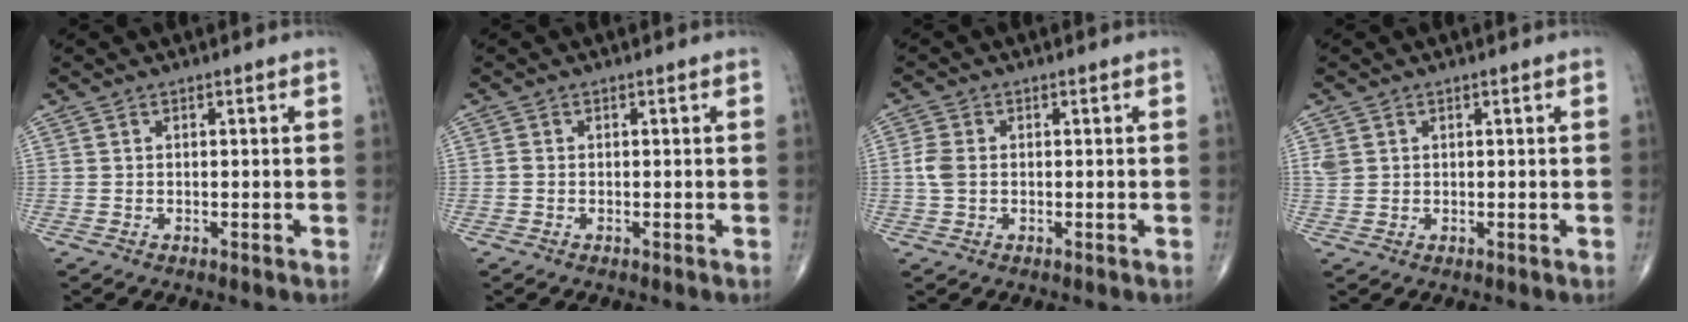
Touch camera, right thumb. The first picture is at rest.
{"total": 0.5, "force": [-0.2, 0.4, 0.3], "torque": [-0.007, 0.000, -0.006]}
{"total": 3.2, "force": [-0.1, 2.2, 2.3], "torque": [-0.058, 0.004, -0.005]}
{"total": 2.1, "force": [0.7, 1.7, 0.9], "torque": [-0.017, 0.001, 0.021]}